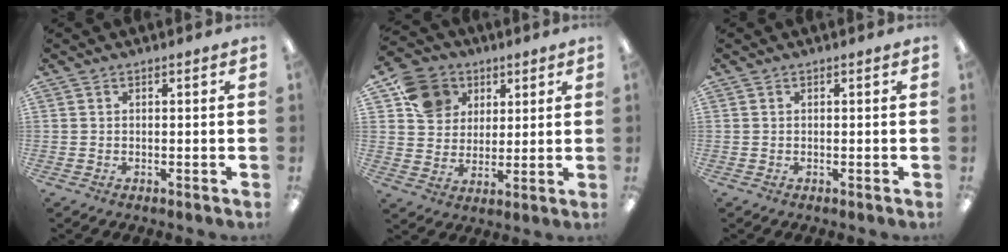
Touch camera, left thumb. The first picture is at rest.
{"total": 11.2, "force": [5.8, 9.1, 3.0], "torque": [-0.056, -0.024, 0.116]}
{"total": 0.0}